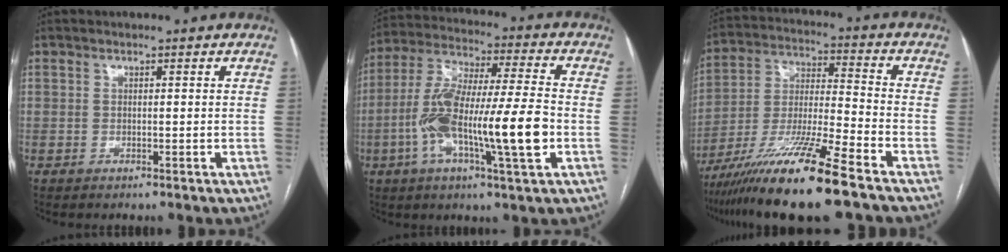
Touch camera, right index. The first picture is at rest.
{"total": 17.7, "force": [-4.3, 1.6, 17.2], "torque": [-0.328, 0.000, -0.077]}
{"total": 16.8, "force": [-11.7, -0.5, 12.0], "torque": [-0.245, -0.036, -0.215]}